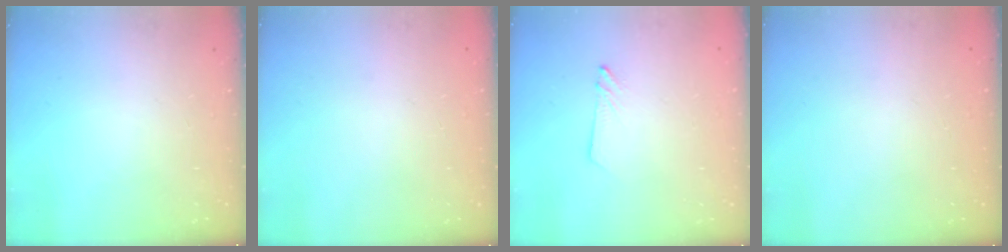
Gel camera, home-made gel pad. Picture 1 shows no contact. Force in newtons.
{"total": 0.0}
{"total": 1.5, "press": 1.5, "slide": 0.1}
{"total": 0.0}